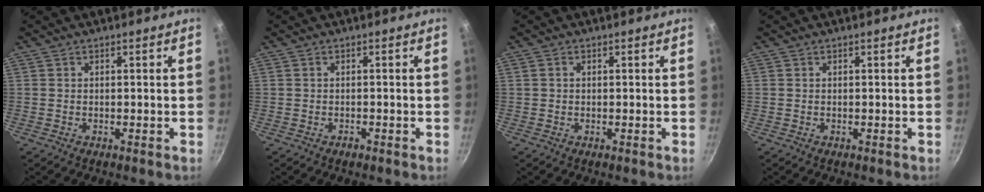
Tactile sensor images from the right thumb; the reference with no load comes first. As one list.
[{"total": 0.9, "force": [-0.6, 0.6, 0.4], "torque": [-0.008, 0.006, -0.009]}, {"total": 0.8, "force": [0.1, 0.7, 0.4], "torque": [-0.006, 0.004, 0.001]}, {"total": 0.0}]